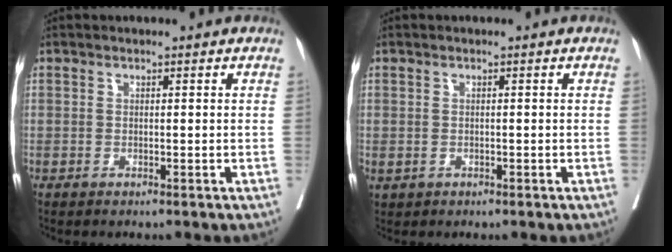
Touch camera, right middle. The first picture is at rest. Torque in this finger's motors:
{"motor_torque": [0.16, -0.11, 0.31, 0.21]}